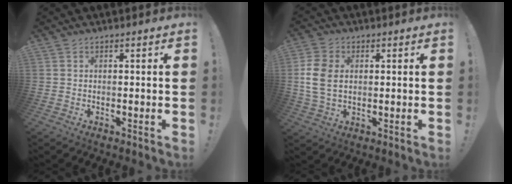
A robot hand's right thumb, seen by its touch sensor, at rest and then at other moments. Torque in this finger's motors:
{"motor_torque": [0.37, 0.99, 0.30, -0.33, 0.13]}